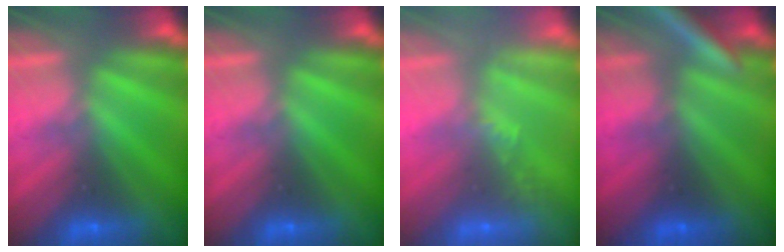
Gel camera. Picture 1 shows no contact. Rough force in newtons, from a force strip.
{"total": 0.0}
{"total": 2.2}
{"total": 2.8}